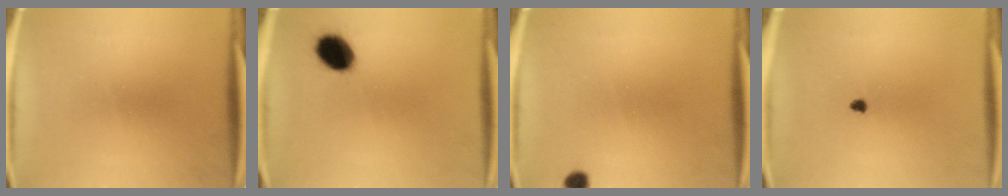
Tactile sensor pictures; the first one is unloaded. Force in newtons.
{"total": 8.8}
{"total": 1.8}
{"total": 1.0}